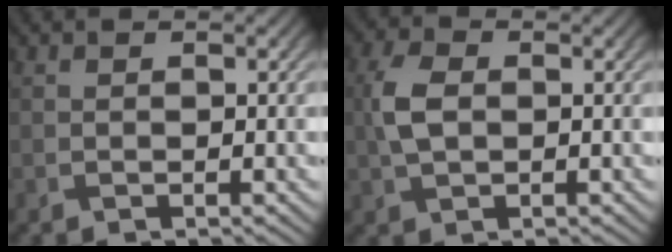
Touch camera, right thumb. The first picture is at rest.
{"total": 4.7, "force": [0.3, 3.1, 3.5], "torque": [-0.088, 0.004, 0.003]}